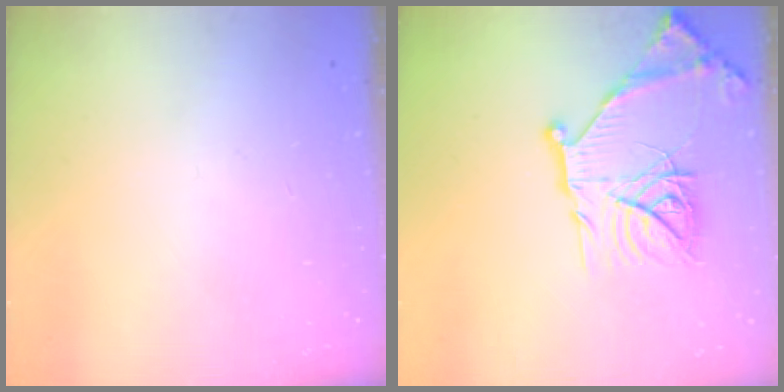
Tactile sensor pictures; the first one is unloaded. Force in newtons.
{"total": 20.2, "press": 20.1, "slide": 1.9}